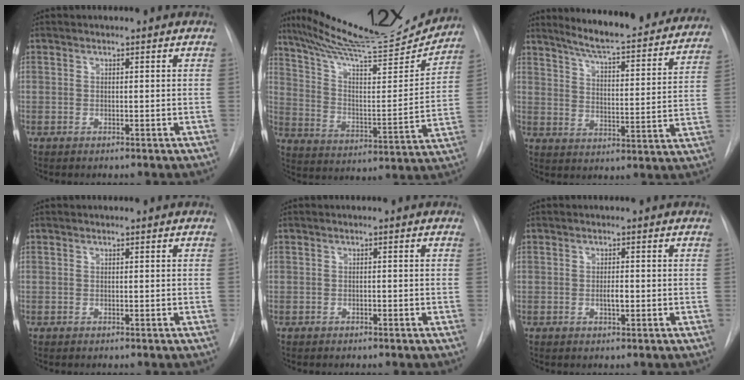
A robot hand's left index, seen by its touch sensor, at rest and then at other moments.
{"total": 20.5, "force": [19.1, 1.9, 7.4], "torque": [-0.127, -0.043, 0.281]}
{"total": 23.0, "force": [20.6, 2.7, 9.9], "torque": [-0.138, -0.060, 0.255]}
{"total": 0.0}
{"total": 1.9, "force": [-1.8, -0.1, -0.2], "torque": [0.001, -0.004, -0.031]}
{"total": 2.1, "force": [-1.8, 0.2, 1.0], "torque": [-0.020, -0.005, -0.027]}